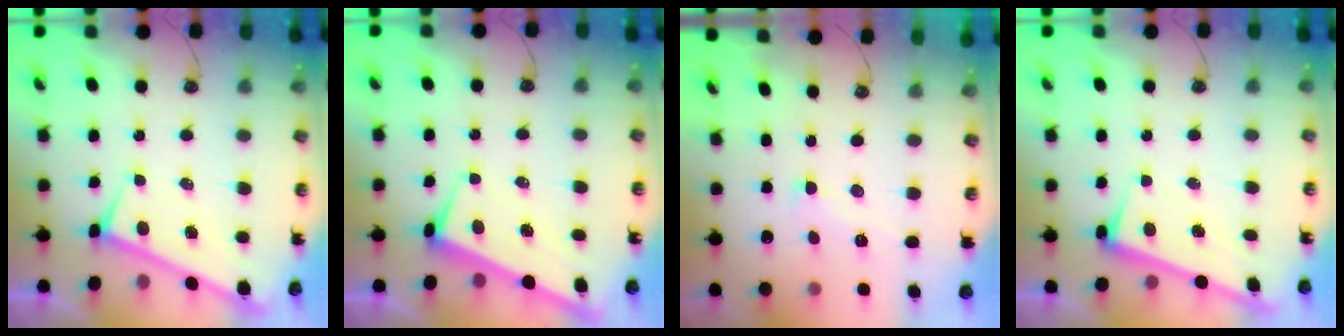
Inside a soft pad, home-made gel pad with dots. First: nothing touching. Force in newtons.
{"total": 1.6, "press": 1.2, "slide": 1.0}
{"total": 2.3, "press": 2.2, "slide": 0.8}
{"total": 2.9, "press": 2.9, "slide": 0.4}